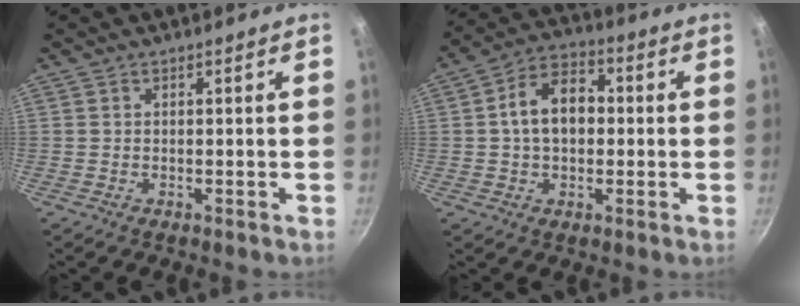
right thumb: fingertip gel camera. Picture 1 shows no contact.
{"total": 10.7, "force": [0.6, 7.3, 7.8], "torque": [-0.101, 0.028, -0.003]}